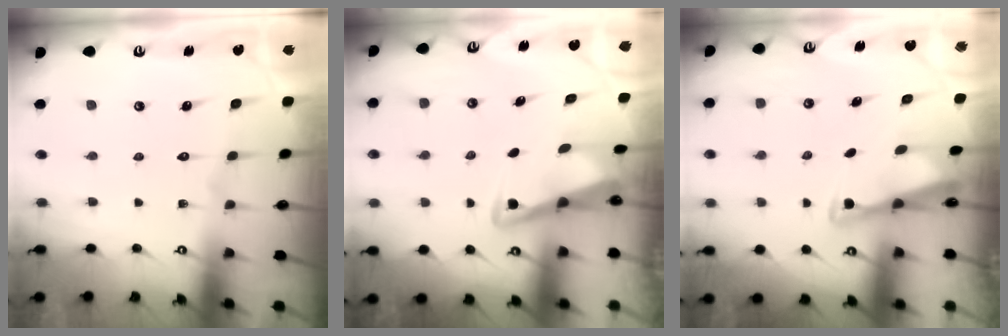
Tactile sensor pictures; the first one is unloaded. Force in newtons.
{"total": 3.7, "press": 3.6, "slide": 0.4}
{"total": 3.0, "press": 2.9, "slide": 0.3}